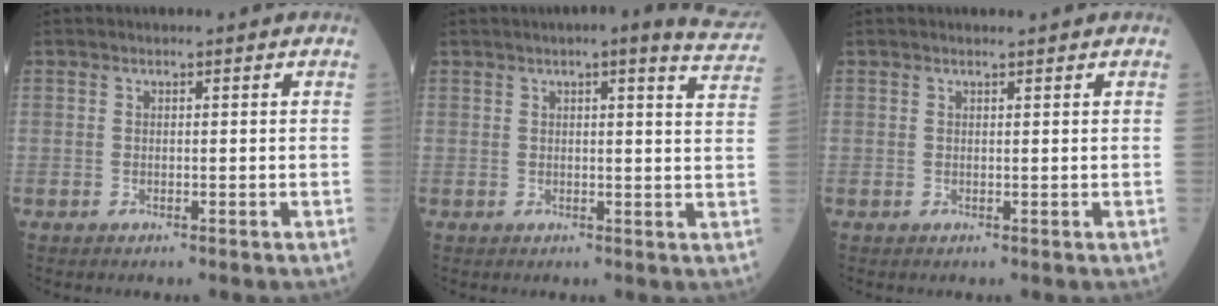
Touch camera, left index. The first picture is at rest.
{"total": 10.0, "force": [8.7, 1.0, 4.7], "torque": [-0.046, -0.010, 0.080]}
{"total": 1.3, "force": [1.1, 0.3, 0.6], "torque": [-0.013, 0.008, 0.019]}